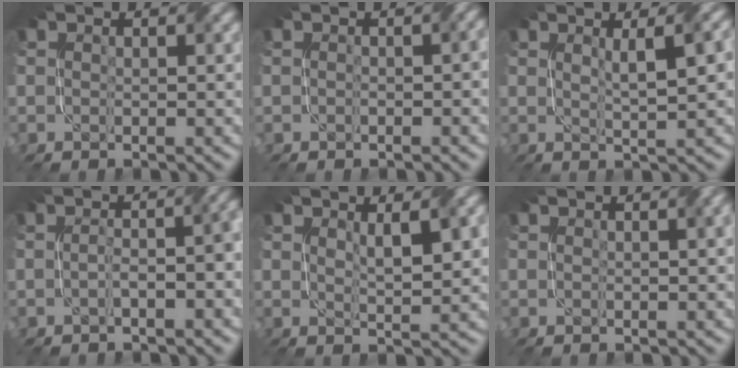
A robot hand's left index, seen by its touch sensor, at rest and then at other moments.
{"total": 1.5, "force": [-0.2, 0.6, 1.3], "torque": [-0.018, -0.001, -0.002]}
{"total": 3.9, "force": [1.2, 0.8, 3.6], "torque": [-0.049, 0.005, 0.020]}
{"total": 3.8, "force": [-0.8, 1.3, 3.5], "torque": [-0.036, 0.012, -0.016]}
{"total": 3.0, "force": [1.1, 0.8, 2.7], "torque": [-0.045, -0.001, 0.022]}
{"total": 1.5, "force": [0.5, 0.5, 1.3], "torque": [-0.012, 0.005, 0.001]}